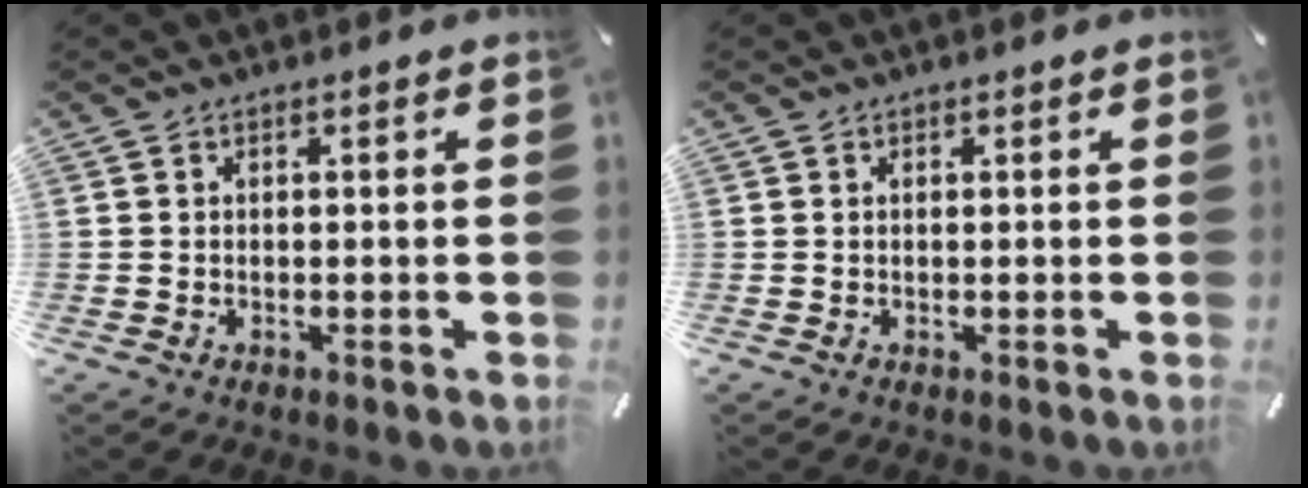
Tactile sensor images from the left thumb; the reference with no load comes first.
{"total": 0.0}